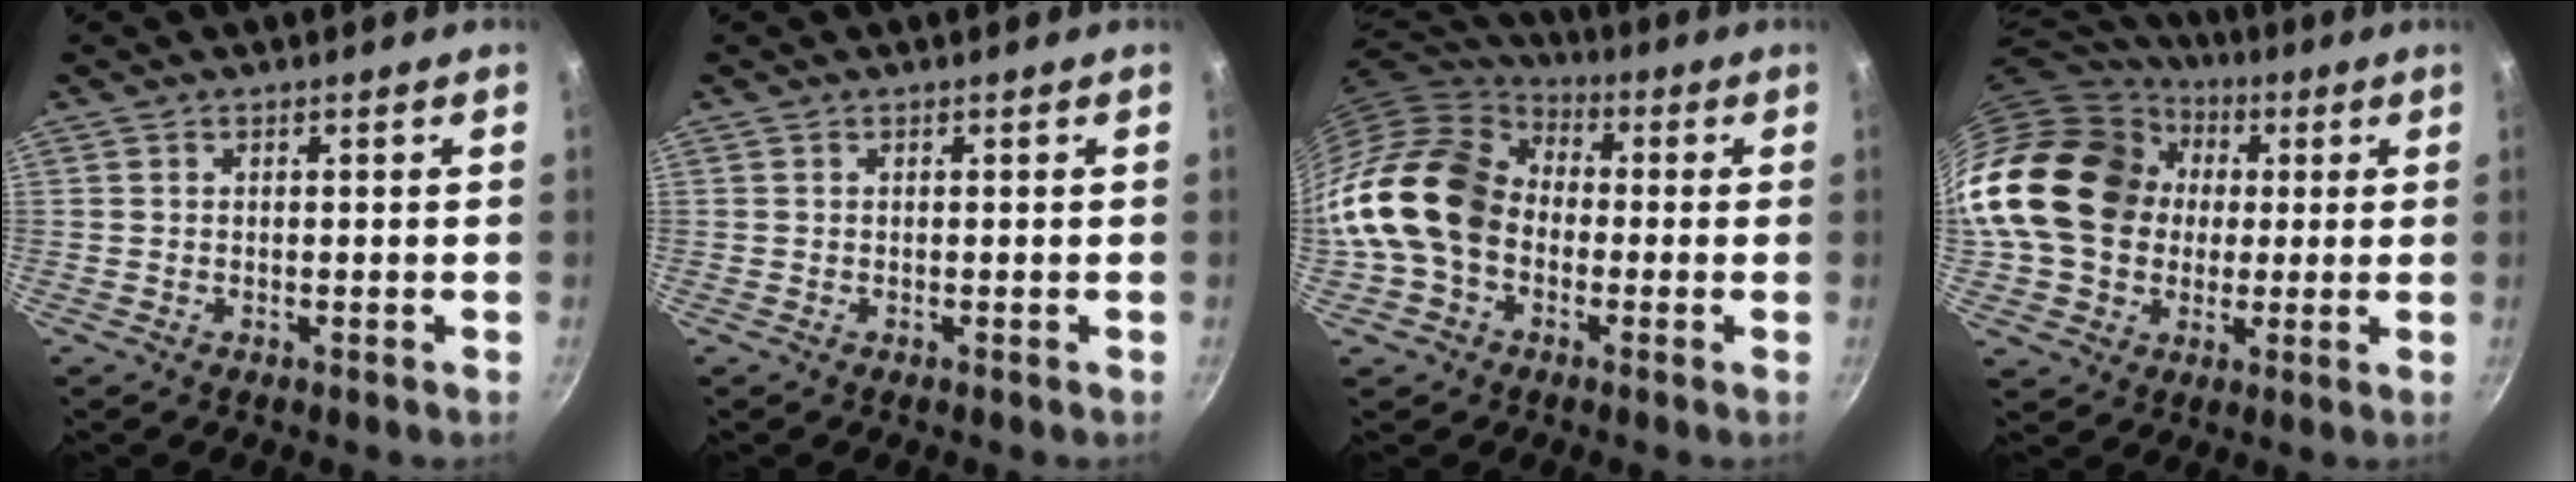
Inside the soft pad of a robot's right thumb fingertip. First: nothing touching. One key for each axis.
{"total": 0.0}
{"total": 18.1, "fx": -1.9, "fy": 13.9, "fz": 11.5, "tx": -0.192, "ty": 0.049, "tz": -0.049}
{"total": 24.0, "fx": 1.9, "fy": 19.7, "fz": 13.7, "tx": -0.245, "ty": 0.041, "tz": 0.037}